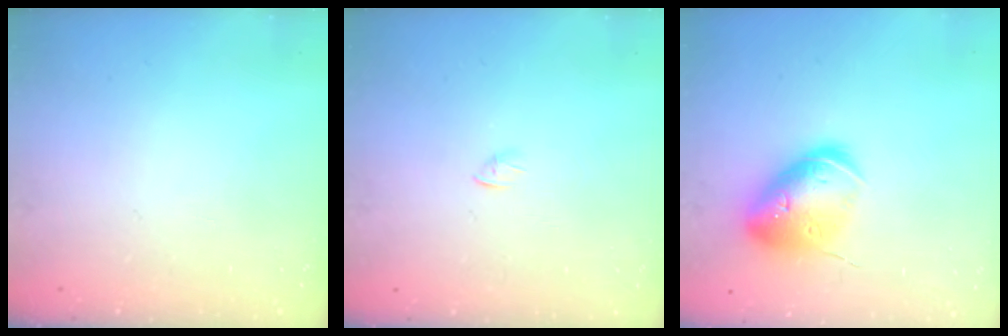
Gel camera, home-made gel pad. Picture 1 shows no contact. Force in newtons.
{"total": 1.4, "press": 1.3, "slide": 0.4}
{"total": 16.9, "press": 16.8, "slide": 2.2}